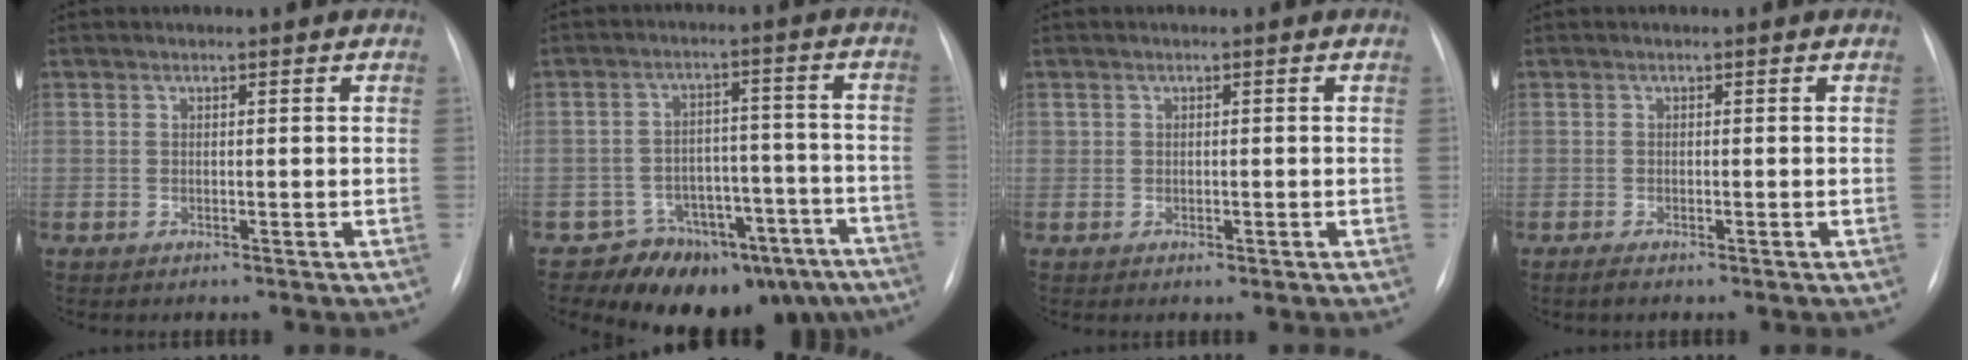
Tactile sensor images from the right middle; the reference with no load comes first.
{"total": 14.2, "force": [-11.4, 7.4, 3.9], "torque": [-0.016, 0.064, -0.145]}
{"total": 0.9, "force": [-0.2, 0.8, 0.4], "torque": [-0.011, -0.002, 0.001]}
{"total": 1.0, "force": [-0.7, 0.0, 0.6], "torque": [-0.023, -0.006, -0.013]}